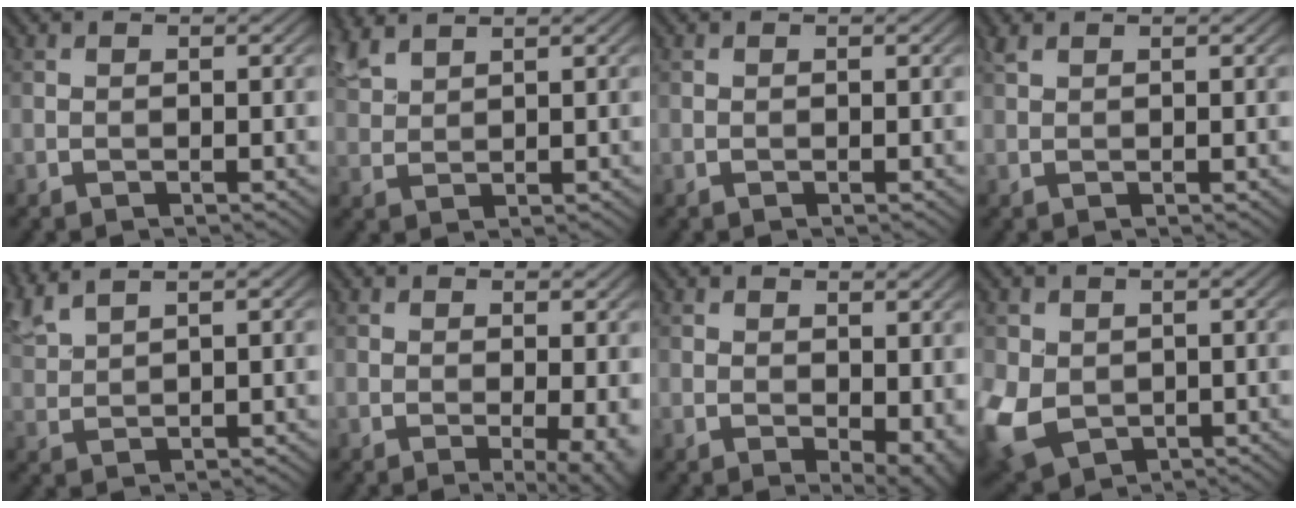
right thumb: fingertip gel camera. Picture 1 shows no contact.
{"total": 4.1, "force": [3.3, 1.3, 2.1], "torque": [-0.061, 0.014, 0.076]}
{"total": 0.0}
{"total": 1.1, "force": [0.9, 0.3, 0.6], "torque": [-0.023, 0.007, 0.022]}
{"total": 4.6, "force": [3.8, 0.7, 2.6], "torque": [-0.073, 0.021, 0.083]}
{"total": 3.7, "force": [-0.2, 0.9, 3.6], "torque": [-0.053, -0.007, -0.004]}
{"total": 5.2, "force": [0.2, 3.2, 4.1], "torque": [-0.056, -0.016, 0.016]}
{"total": 8.1, "force": [-0.8, 6.4, 4.9], "torque": [-0.153, -0.017, -0.020]}